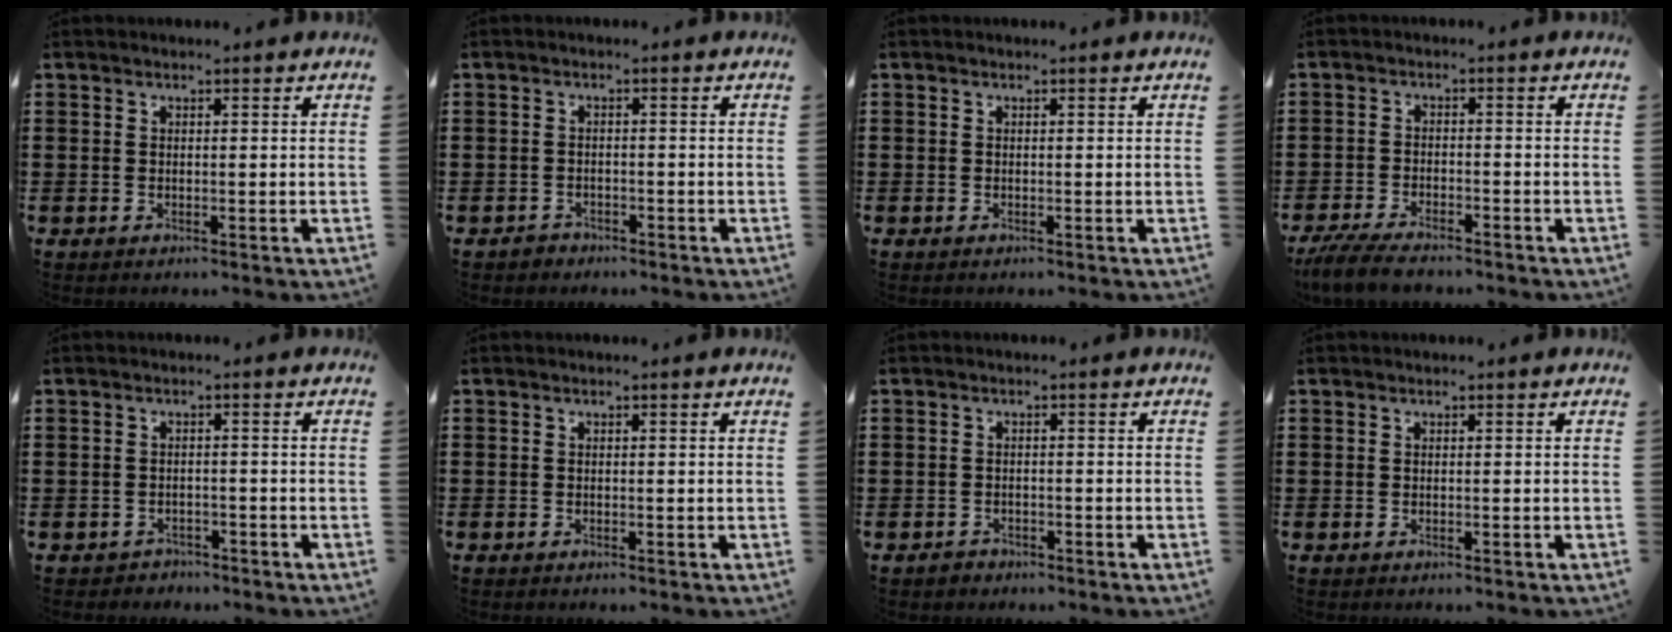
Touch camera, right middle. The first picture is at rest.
{"total": 1.1, "force": [-1.0, 0.5, 0.0], "torque": [-0.003, 0.003, -0.023]}
{"total": 0.0}
{"total": 4.5, "force": [-4.0, 0.9, 2.0], "torque": [-0.052, -0.007, -0.081]}
{"total": 1.3, "force": [-1.2, 0.5, -0.1], "torque": [-0.004, 0.002, -0.028]}
{"total": 0.0}
{"total": 1.0, "force": [-0.8, 0.5, 0.1], "torque": [-0.004, 0.002, -0.020]}
{"total": 0.0}